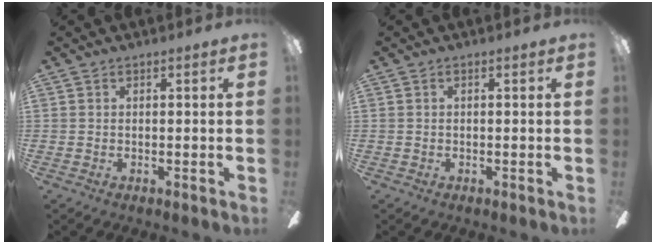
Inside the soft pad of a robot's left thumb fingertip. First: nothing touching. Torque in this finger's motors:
{"motor_torque": [0.00, 0.00, -0.15, 0.08, 0.00]}